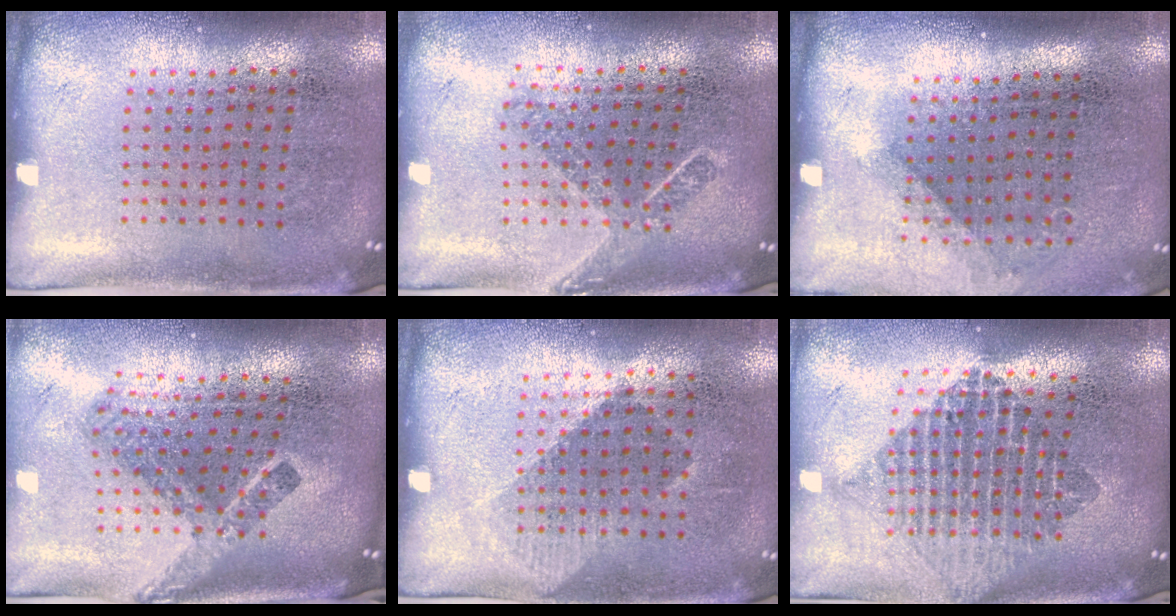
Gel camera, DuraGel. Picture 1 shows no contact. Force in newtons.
{"total": 1.8, "press": 1.3, "slide": 1.2}
{"total": 1.0, "press": 0.7, "slide": 0.7}
{"total": 2.4, "press": 1.5, "slide": 1.9}
{"total": 0.9, "press": 0.8, "slide": 0.5}
{"total": 2.1, "press": 1.7, "slide": 1.2}